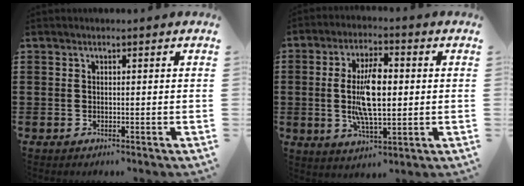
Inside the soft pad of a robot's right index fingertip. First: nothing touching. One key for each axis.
{"total": 9.6, "fx": 0.1, "fy": 3.7, "fz": 8.9, "tx": -0.190, "ty": 0.000, "tz": -0.004}